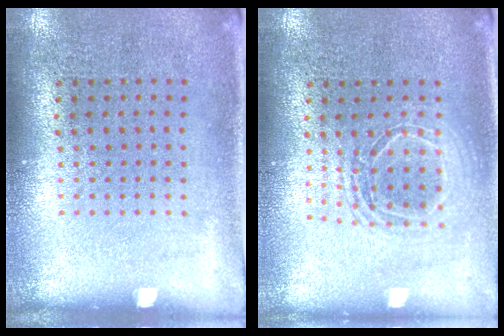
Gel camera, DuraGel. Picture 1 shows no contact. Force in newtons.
{"total": 1.7, "press": 1.5, "slide": 0.9}